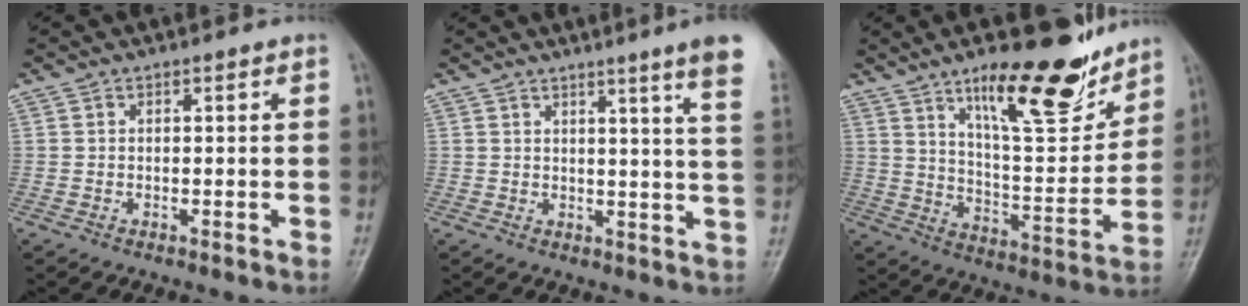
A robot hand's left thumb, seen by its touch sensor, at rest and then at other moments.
{"total": 10.6, "force": [7.0, -0.6, 8.0], "torque": [-0.096, -0.031, 0.068]}
{"total": 18.9, "force": [12.8, 5.5, 12.7], "torque": [-0.154, -0.083, 0.211]}